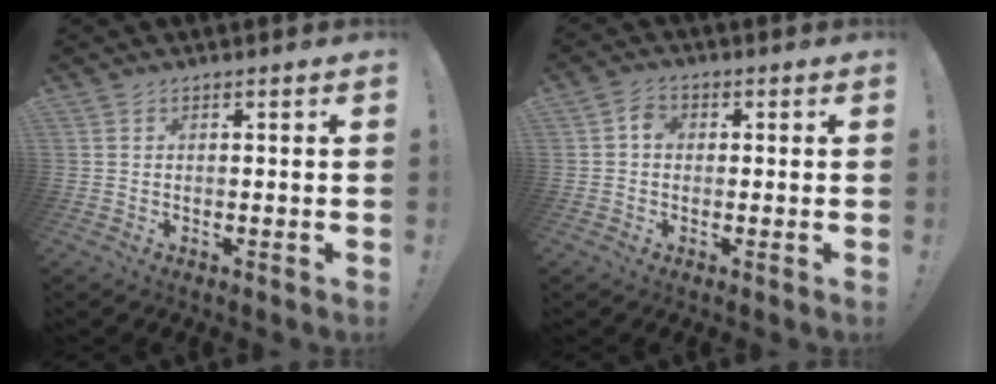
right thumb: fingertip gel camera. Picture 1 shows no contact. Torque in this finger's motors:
{"motor_torque": [0.25, 0.16, 0.32, -0.10, -0.01]}